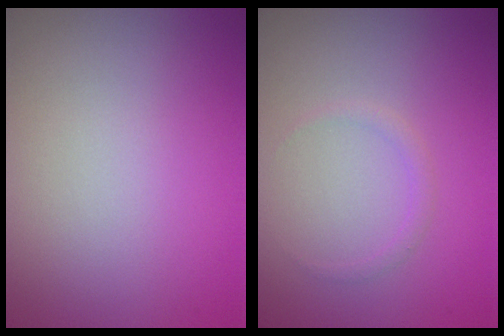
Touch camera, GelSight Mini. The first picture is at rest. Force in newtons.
{"total": 0.8, "press": 0.8, "slide": 0.0}